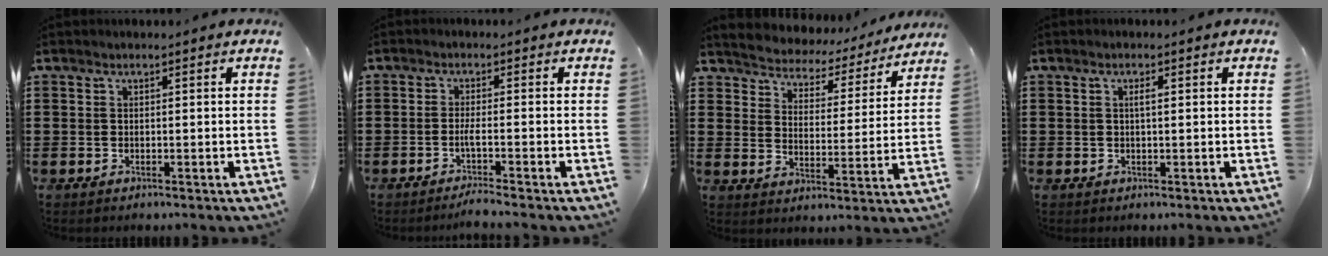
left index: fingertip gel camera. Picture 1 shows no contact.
{"total": 2.7, "force": [-1.6, -0.2, 2.2], "torque": [-0.046, -0.002, -0.034]}
{"total": 3.2, "force": [3.2, 0.3, -0.5], "torque": [-0.015, -0.034, 0.045]}
{"total": 1.2, "force": [0.3, 0.4, 1.1], "torque": [-0.023, 0.001, 0.004]}